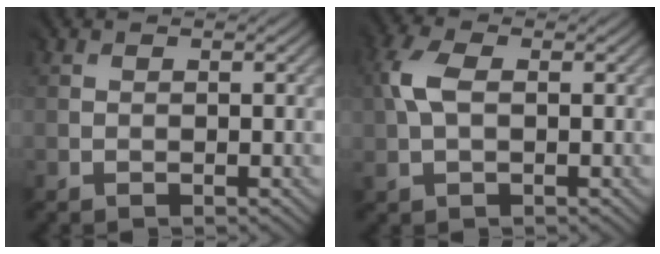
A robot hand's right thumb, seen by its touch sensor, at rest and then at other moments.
{"total": 4.5, "force": [1.0, 2.7, 3.5], "torque": [-0.093, 0.013, 0.014]}